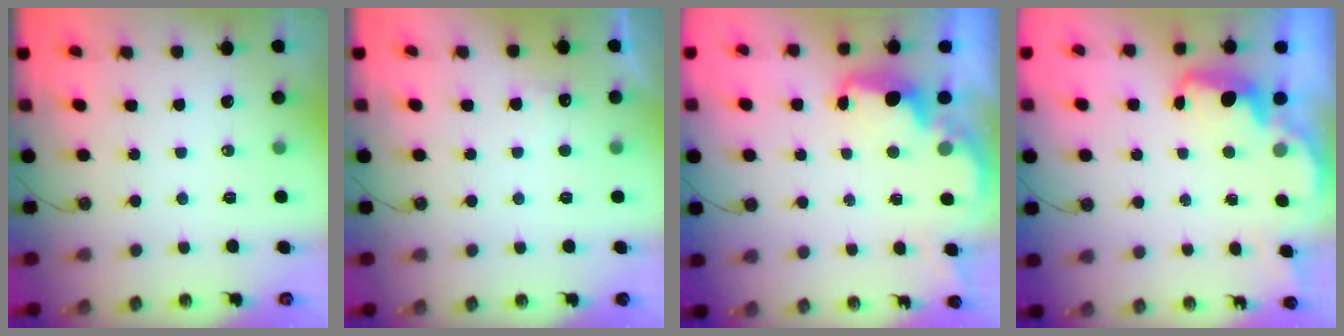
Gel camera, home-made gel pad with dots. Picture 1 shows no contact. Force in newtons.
{"total": 5.2, "press": 5.0, "slide": 1.3}
{"total": 2.4, "press": 2.3, "slide": 0.7}
{"total": 2.5, "press": 2.4, "slide": 0.7}